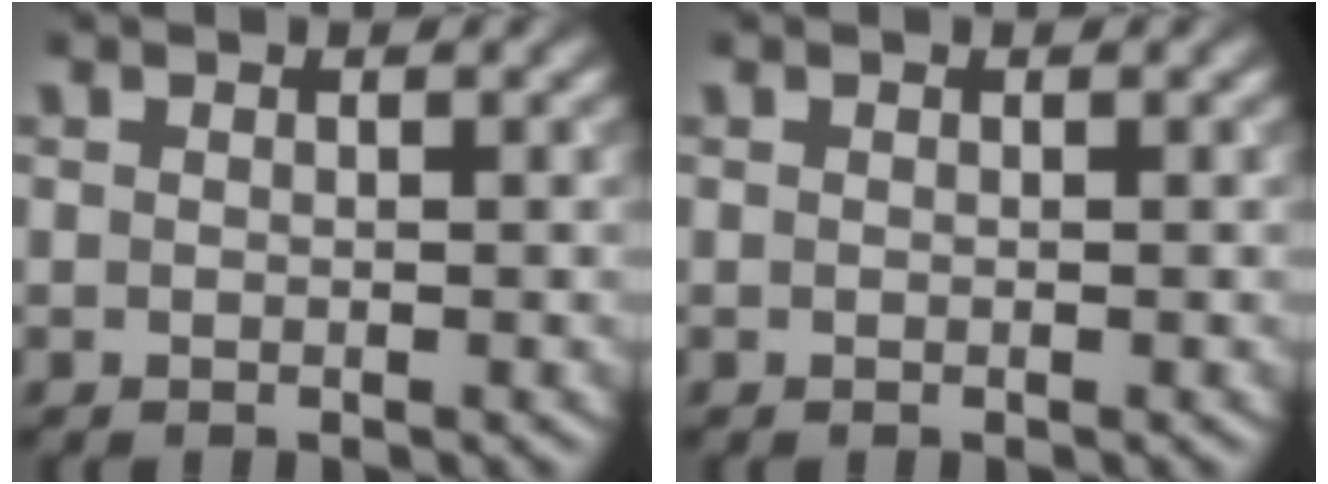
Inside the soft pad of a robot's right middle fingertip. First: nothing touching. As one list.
[{"total": 0.0}]